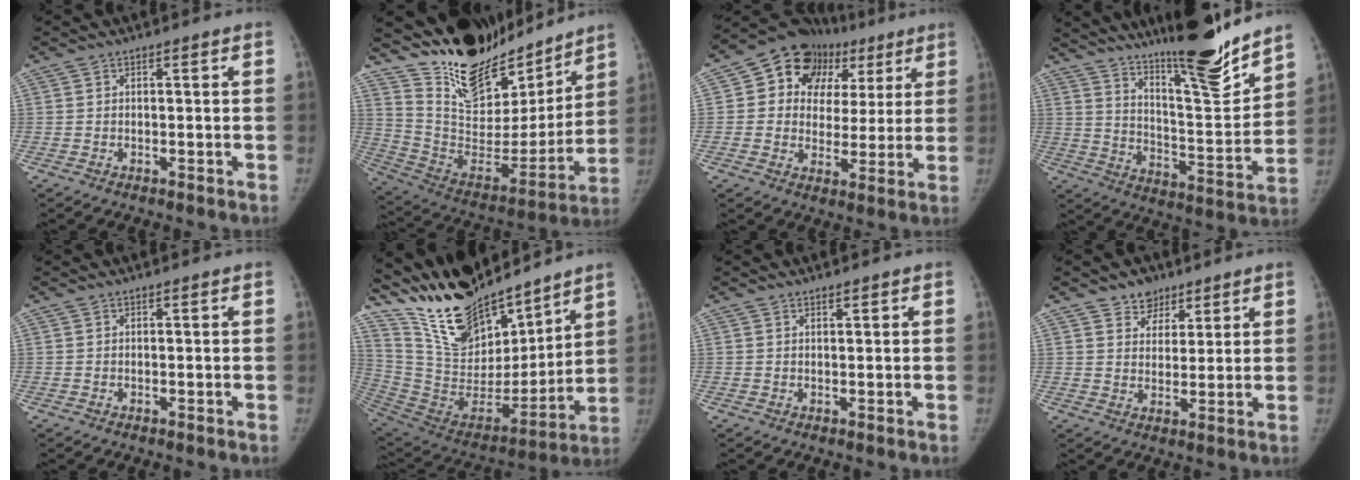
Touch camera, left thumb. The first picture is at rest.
{"total": 24.7, "force": [20.6, 9.7, 9.7], "torque": [-0.127, -0.119, 0.344]}
{"total": 16.8, "force": [6.4, 13.2, 8.2], "torque": [-0.066, 0.021, 0.098]}
{"total": 20.7, "force": [16.5, 2.9, 12.3], "torque": [-0.160, -0.108, 0.264]}
{"total": 0.0}
{"total": 24.3, "force": [20.5, 8.4, 10.0], "torque": [-0.145, -0.107, 0.370]}
{"total": 0.8, "force": [0.6, 0.2, 0.5], "torque": [-0.007, -0.004, 0.011]}
{"total": 5.7, "force": [3.9, 4.0, 1.0], "torque": [0.011, -0.023, 0.064]}